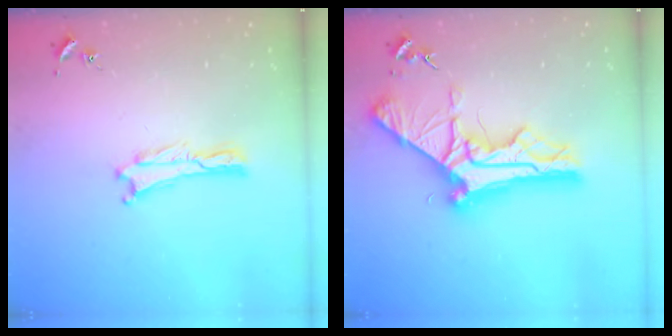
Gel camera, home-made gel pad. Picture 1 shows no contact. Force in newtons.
{"total": 10.3, "press": 10.3, "slide": 1.1}